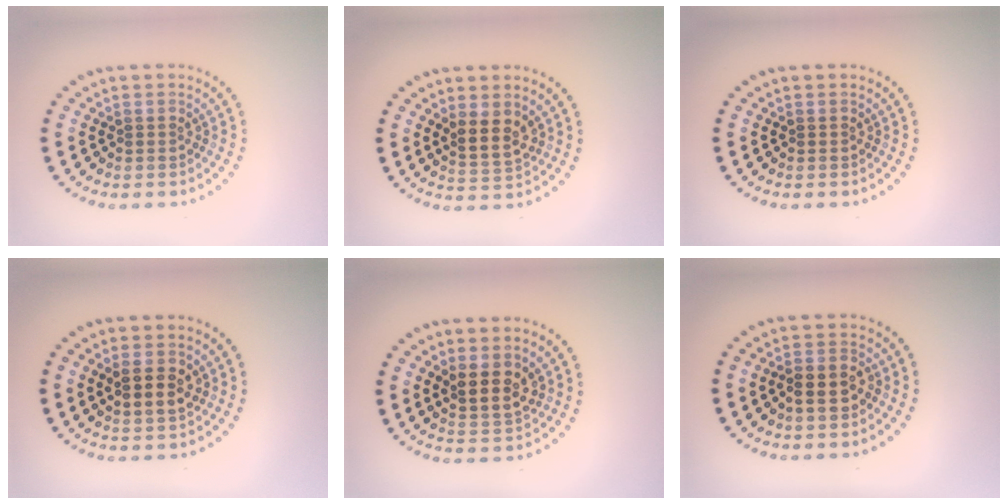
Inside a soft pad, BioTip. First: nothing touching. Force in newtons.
{"total": 2.5, "press": 2.2, "slide": 1.1}
{"total": 0.0}
{"total": 2.5, "press": 2.5, "slide": 0.5}
{"total": 3.0, "press": 2.6, "slide": 1.4}
{"total": 2.5, "press": 2.4, "slide": 0.8}